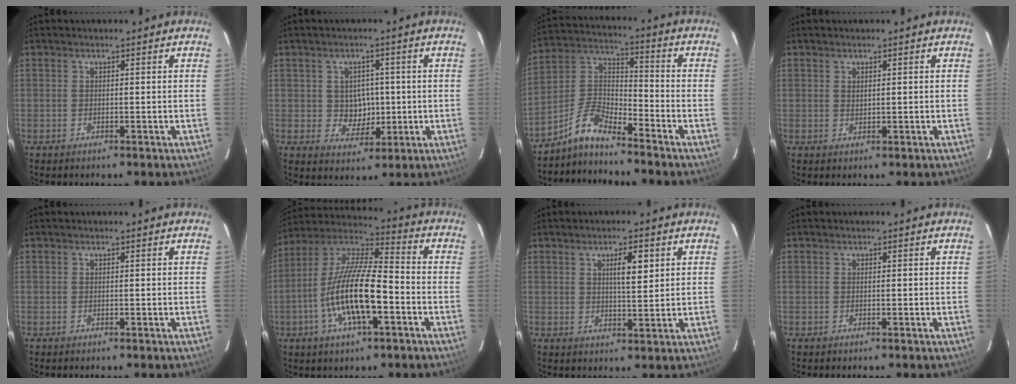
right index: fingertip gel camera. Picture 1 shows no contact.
{"total": 5.2, "force": [0.1, 4.8, 2.0], "torque": [-0.034, 0.007, 0.012]}
{"total": 7.8, "force": [-6.6, 1.5, 3.8], "torque": [-0.098, 0.033, -0.143]}
{"total": 0.9, "force": [0.5, 0.5, 0.5], "torque": [-0.008, 0.002, 0.010]}
{"total": 0.0}
{"total": 16.7, "force": [-5.1, 4.9, 15.1], "torque": [-0.297, -0.007, -0.099]}
{"total": 5.1, "force": [2.0, 1.4, 4.4], "torque": [-0.074, 0.003, 0.035]}
{"total": 0.0}